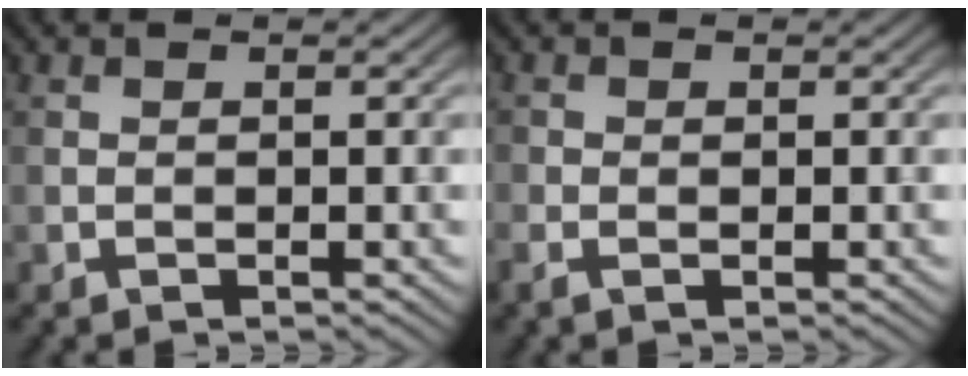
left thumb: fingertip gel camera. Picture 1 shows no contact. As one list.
[{"total": 1.6, "force": [-0.8, 1.0, 1.1], "torque": [-0.029, -0.003, -0.017]}]